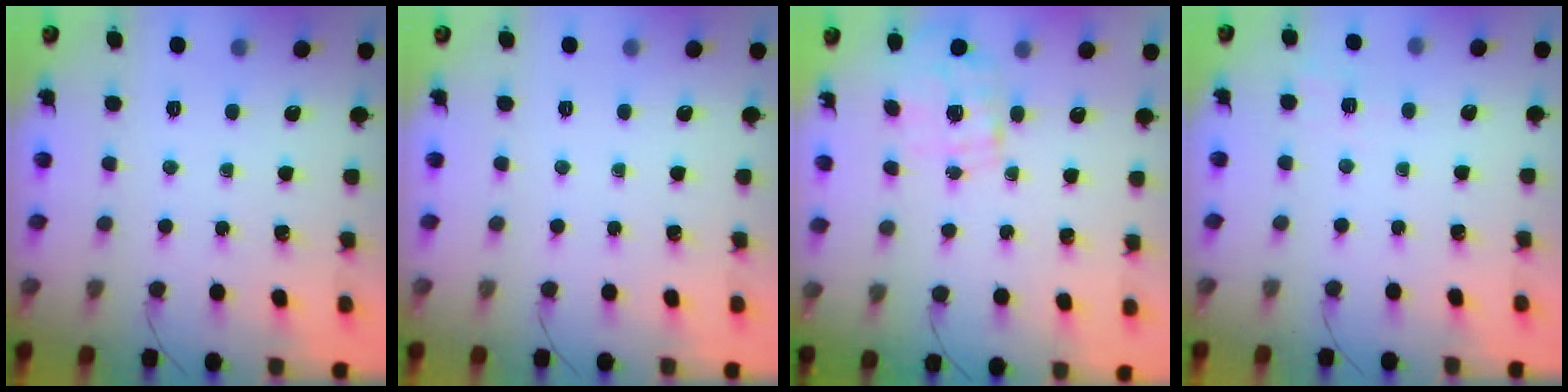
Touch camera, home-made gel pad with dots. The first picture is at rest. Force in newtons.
{"total": 0.0}
{"total": 2.3, "press": 2.3, "slide": 0.3}
{"total": 2.6, "press": 2.1, "slide": 1.6}